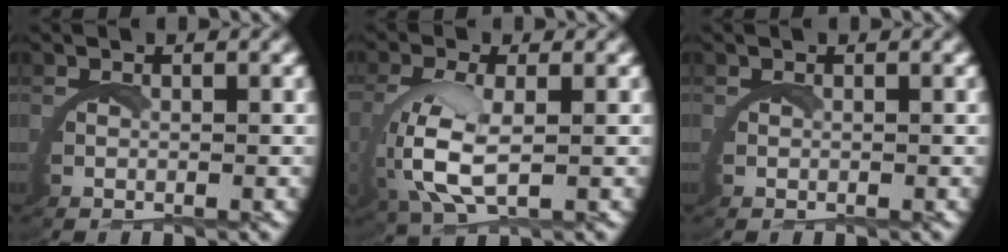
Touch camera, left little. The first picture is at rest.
{"total": 5.3, "force": [0.4, 2.7, 4.6], "torque": [-0.131, -0.014, 0.020]}
{"total": 0.0}